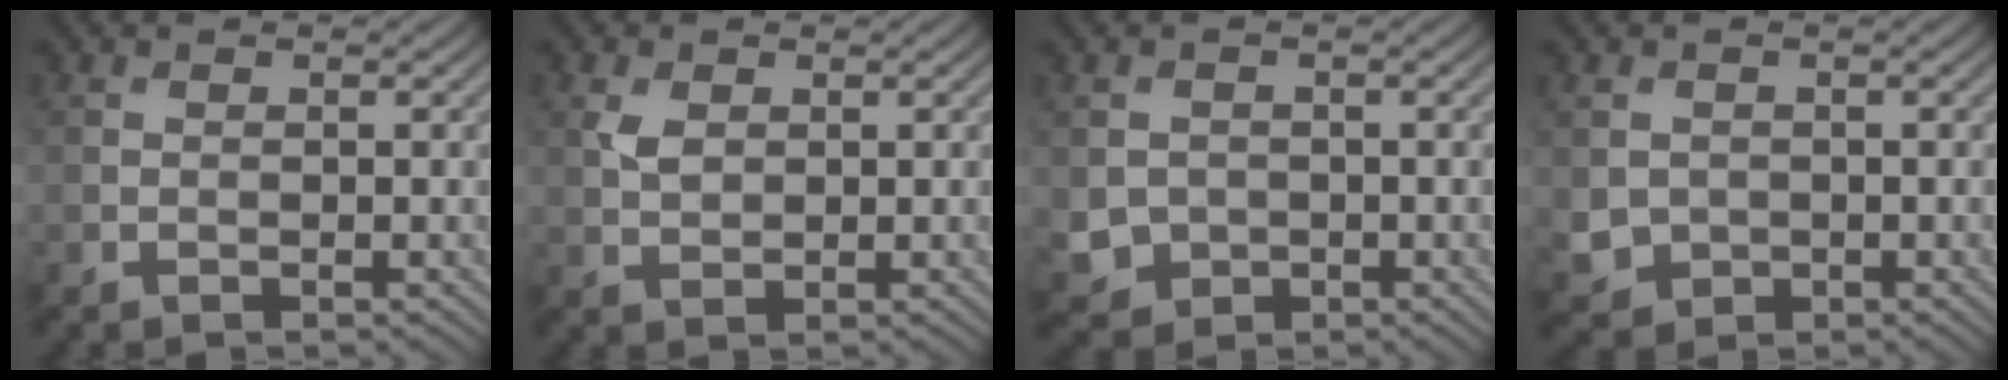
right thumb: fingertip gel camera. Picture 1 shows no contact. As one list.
[{"total": 2.2, "force": [0.7, 1.5, 1.5], "torque": [-0.039, 0.000, 0.016]}, {"total": 3.2, "force": [-0.6, 3.0, 1.0], "torque": [-0.031, -0.014, -0.010]}, {"total": 2.6, "force": [-0.1, 2.5, 0.8], "torque": [-0.029, -0.013, 0.002]}]